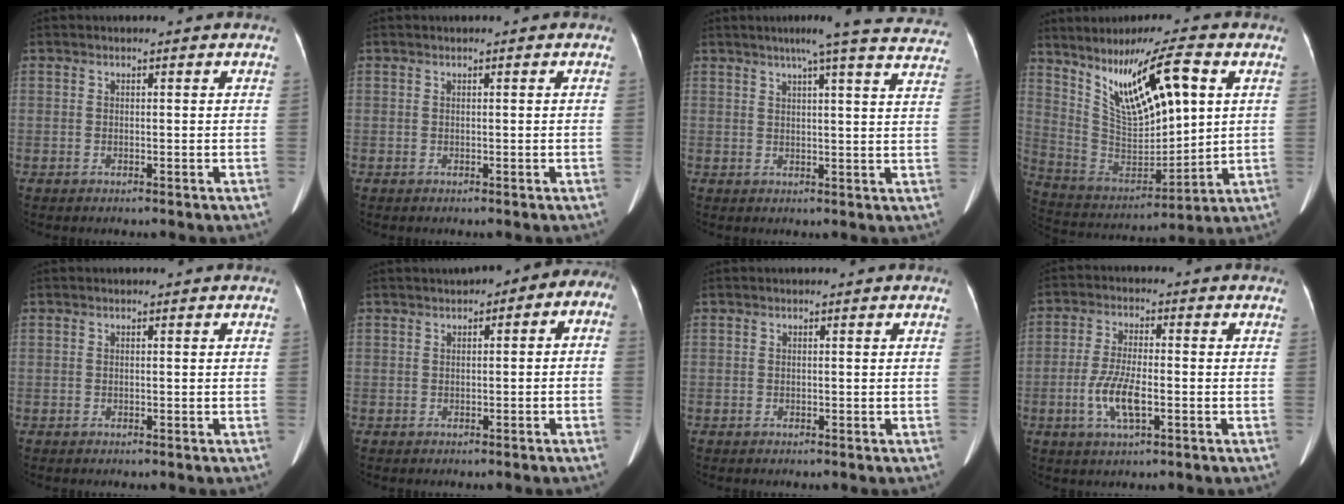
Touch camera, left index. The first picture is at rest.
{"total": 0.0}
{"total": 20.3, "force": [18.1, 0.5, 9.1], "torque": [-0.117, -0.023, 0.200]}
{"total": 15.8, "force": [6.6, 4.3, 13.8], "torque": [-0.256, 0.013, 0.129]}
{"total": 0.0}
{"total": 5.7, "force": [1.5, 3.7, 4.2], "torque": [-0.036, 0.030, 0.012]}
{"total": 0.0}
{"total": 6.7, "force": [-2.1, 1.7, 6.1], "torque": [-0.129, -0.003, -0.040]}